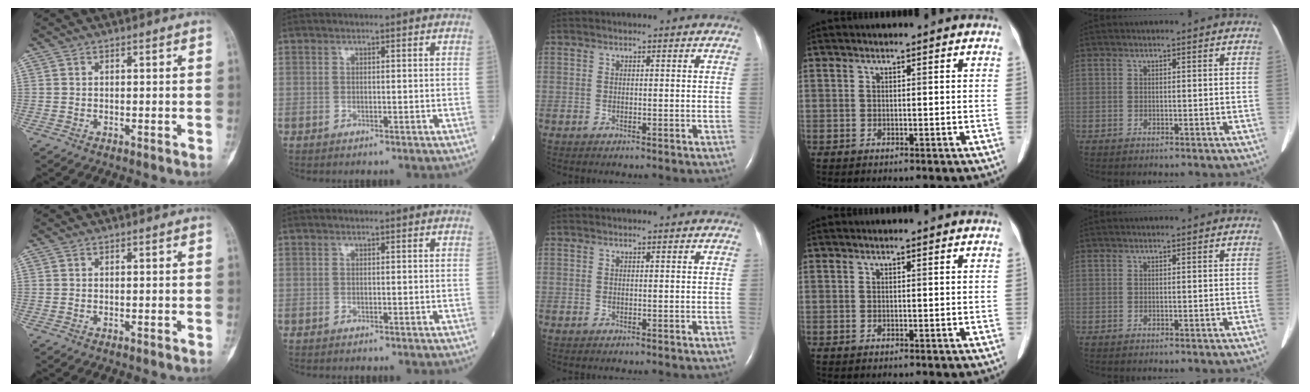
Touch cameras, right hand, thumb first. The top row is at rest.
{}